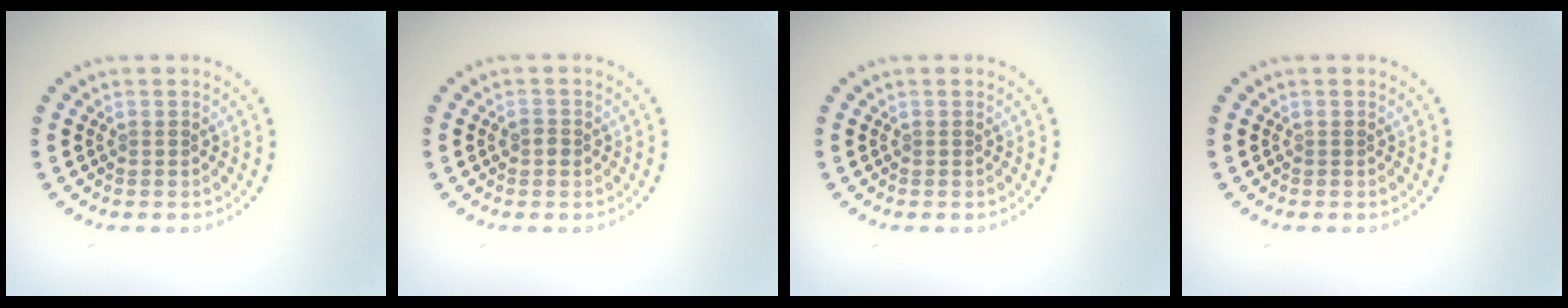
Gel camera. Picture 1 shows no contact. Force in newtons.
{"total": 0.9, "press": 0.9, "slide": 0.2}
{"total": 0.0}
{"total": 0.0}